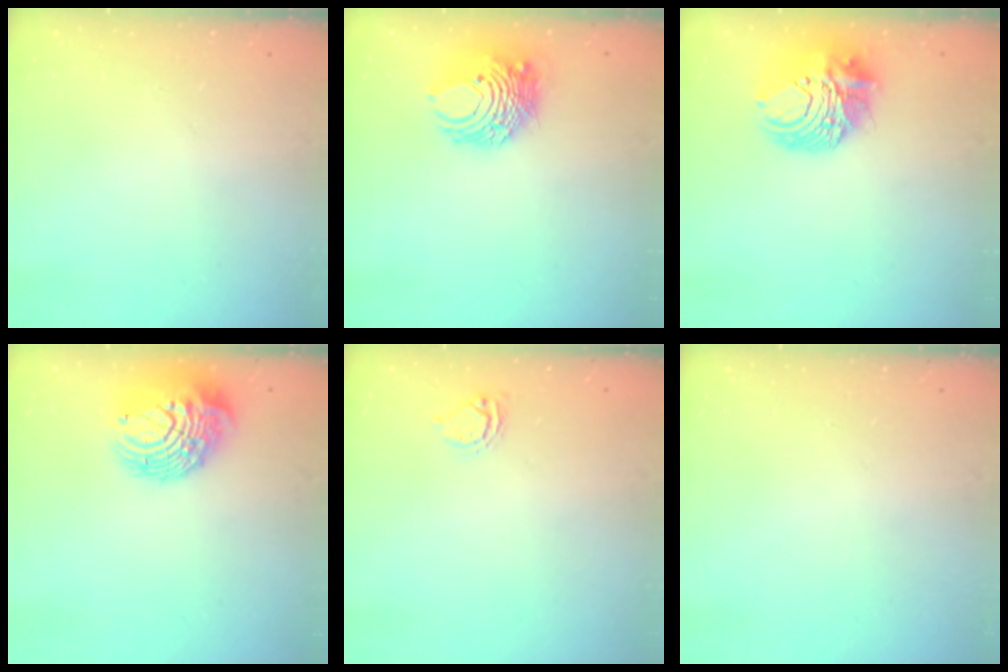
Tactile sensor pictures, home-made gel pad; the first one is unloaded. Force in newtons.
{"total": 8.9, "press": 8.8, "slide": 0.7}
{"total": 12.3, "press": 12.2, "slide": 1.6}
{"total": 13.1, "press": 12.9, "slide": 1.8}
{"total": 4.8, "press": 4.8, "slide": 0.5}
{"total": 0.0}